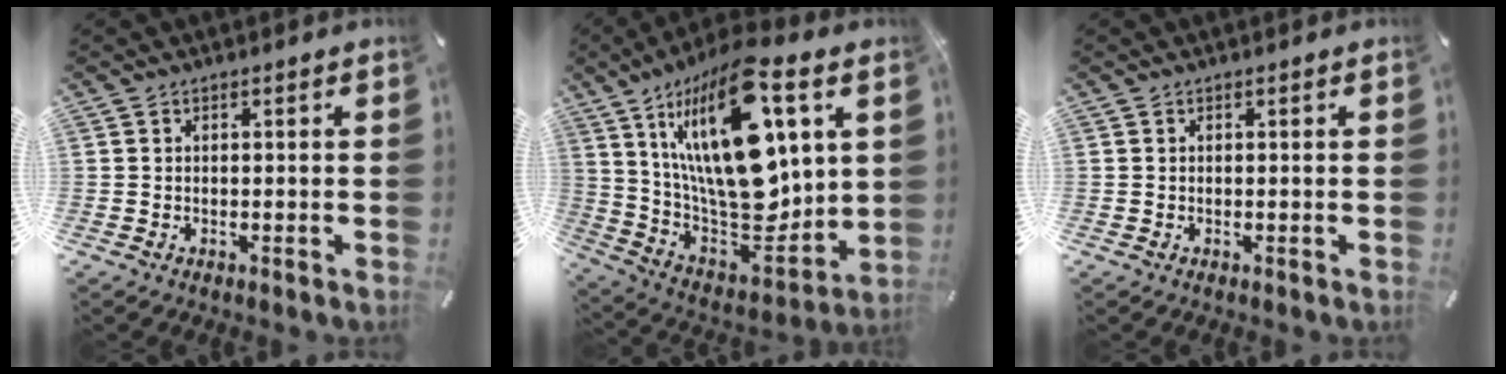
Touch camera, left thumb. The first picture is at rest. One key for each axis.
{"total": 29.3, "fx": 9.9, "fy": 12.4, "fz": 24.6, "tx": -0.476, "ty": -0.075, "tz": 0.166}
{"total": 0.0}